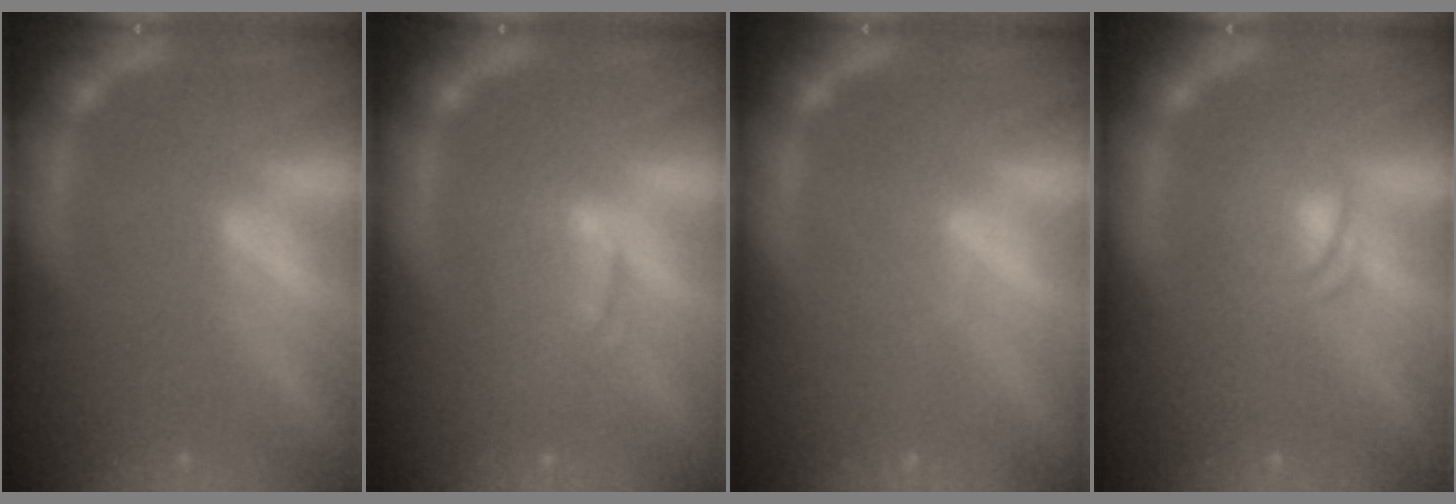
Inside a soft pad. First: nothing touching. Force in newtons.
{"total": 3.0}
{"total": 1.0}
{"total": 3.0}